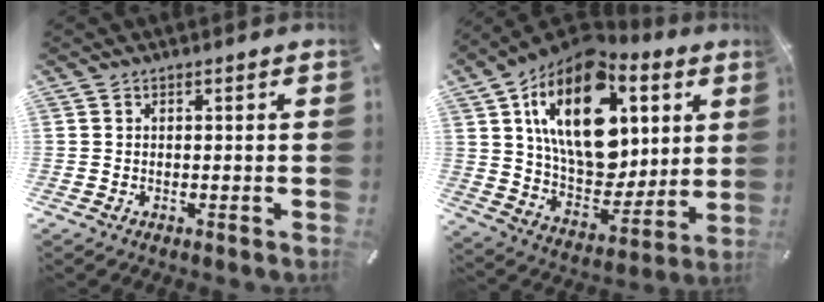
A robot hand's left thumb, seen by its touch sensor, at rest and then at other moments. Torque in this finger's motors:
{"motor_torque": [3.10, 1.91, 2.60, -0.16, 0.41]}